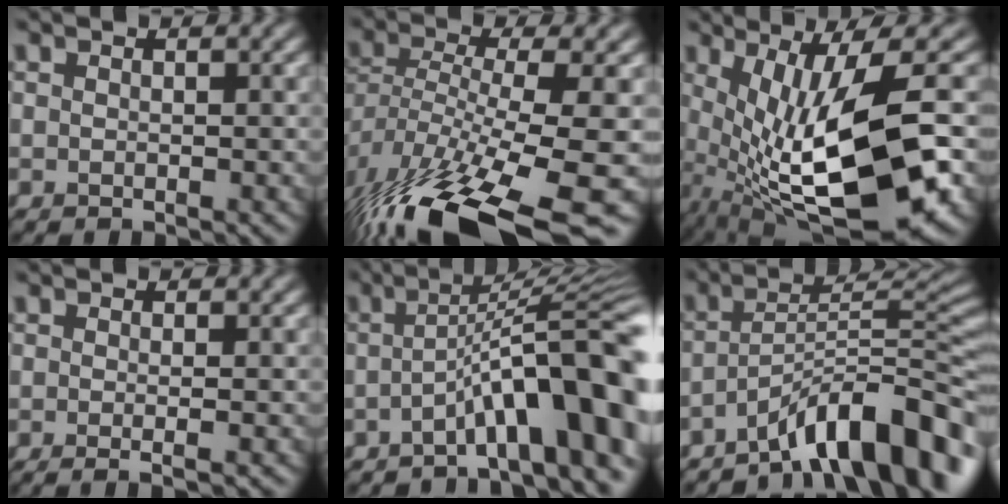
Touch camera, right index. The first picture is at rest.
{"total": 13.8, "force": [-8.0, 4.0, 10.5], "torque": [-0.218, -0.020, -0.117]}
{"total": 14.9, "force": [-2.4, 5.0, 13.8], "torque": [-0.233, -0.019, -0.023]}
{"total": 2.5, "force": [-0.4, 0.9, 2.3], "torque": [-0.019, -0.001, -0.013]}
{"total": 11.7, "force": [-3.9, 2.3, 10.7], "torque": [-0.140, 0.026, -0.056]}
{"total": 10.0, "force": [-6.5, 2.4, 7.1], "torque": [-0.088, 0.016, -0.113]}